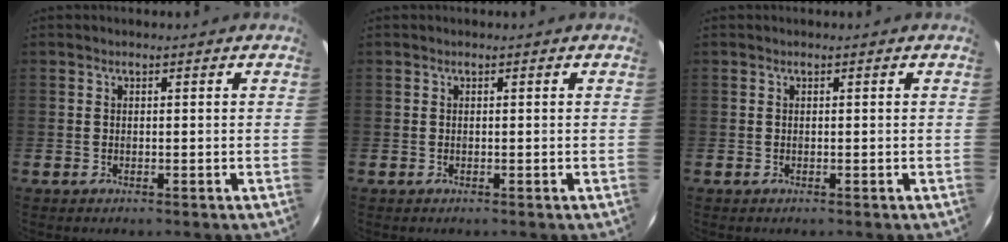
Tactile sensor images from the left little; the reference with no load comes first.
{"total": 0.0}
{"total": 0.0}